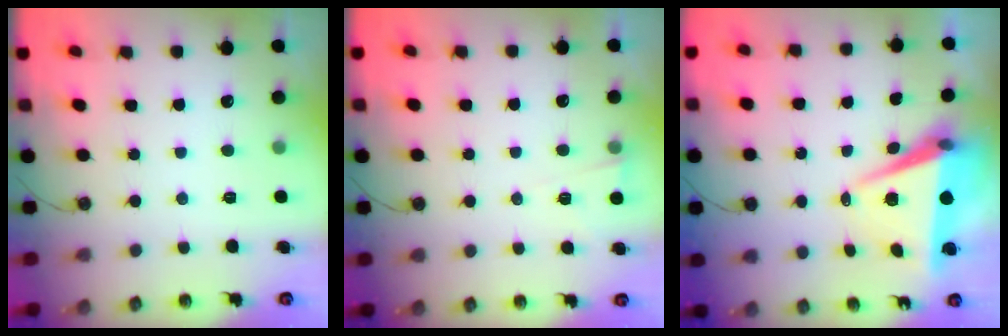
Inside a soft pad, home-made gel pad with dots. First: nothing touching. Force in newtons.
{"total": 3.0, "press": 2.8, "slide": 1.1}
{"total": 7.5, "press": 6.2, "slide": 4.2}